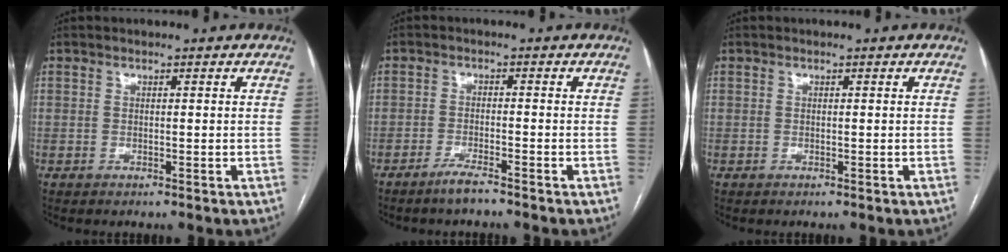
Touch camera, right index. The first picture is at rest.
{"total": 2.9, "force": [-2.5, 0.0, 1.5], "torque": [-0.035, -0.004, -0.048]}
{"total": 0.0}